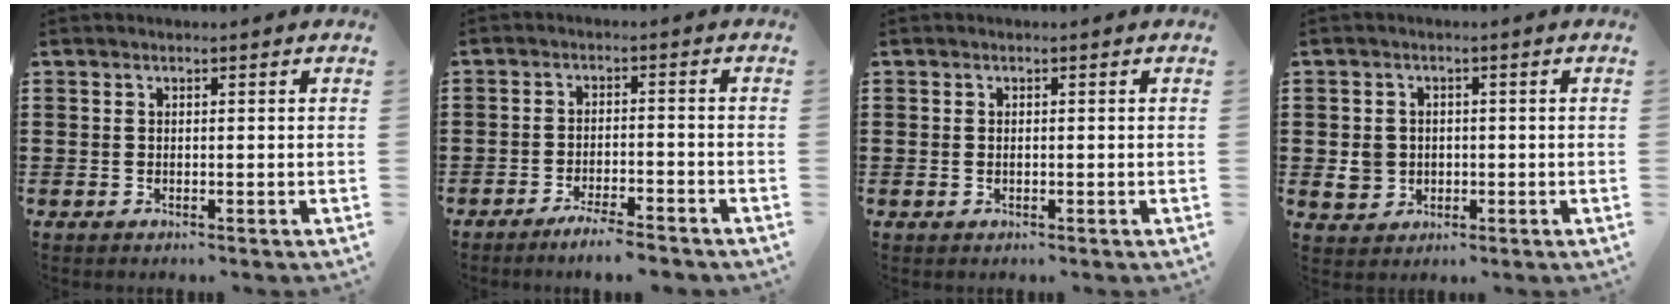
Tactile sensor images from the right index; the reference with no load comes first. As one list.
[{"total": 3.9, "force": [-3.5, 0.0, 1.6], "torque": [-0.035, -0.002, -0.069]}, {"total": 0.6, "force": [-0.1, 0.3, 0.5], "torque": [-0.012, 0.000, -0.001]}, {"total": 3.3, "force": [-0.4, 3.1, 1.0], "torque": [-0.030, 0.006, -0.009]}]